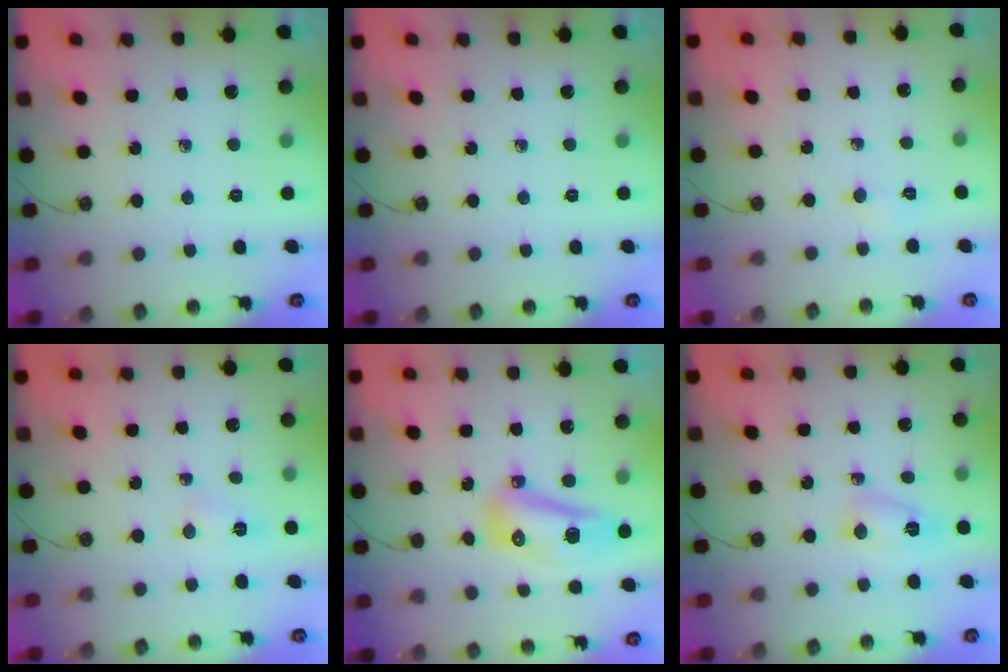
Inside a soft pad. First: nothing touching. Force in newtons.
{"total": 0.0}
{"total": 2.8, "press": 2.8, "slide": 0.4}
{"total": 3.4, "press": 1.8, "slide": 2.8}
{"total": 11.4, "press": 11.2, "slide": 1.9}
{"total": 3.9, "press": 3.9, "slide": 0.4}